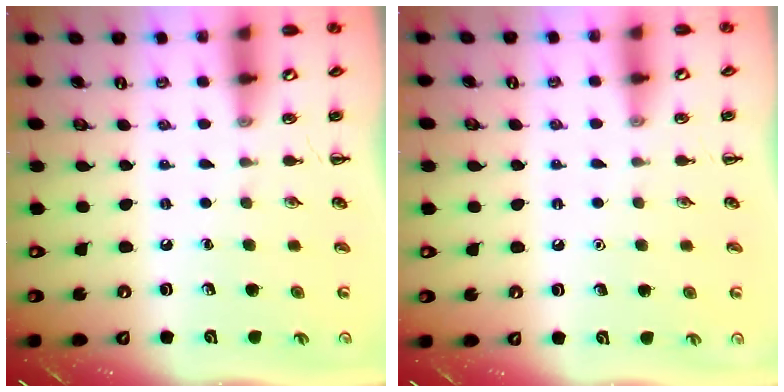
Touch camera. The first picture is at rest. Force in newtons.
{"total": 1.5, "press": 1.5, "slide": 0.1}